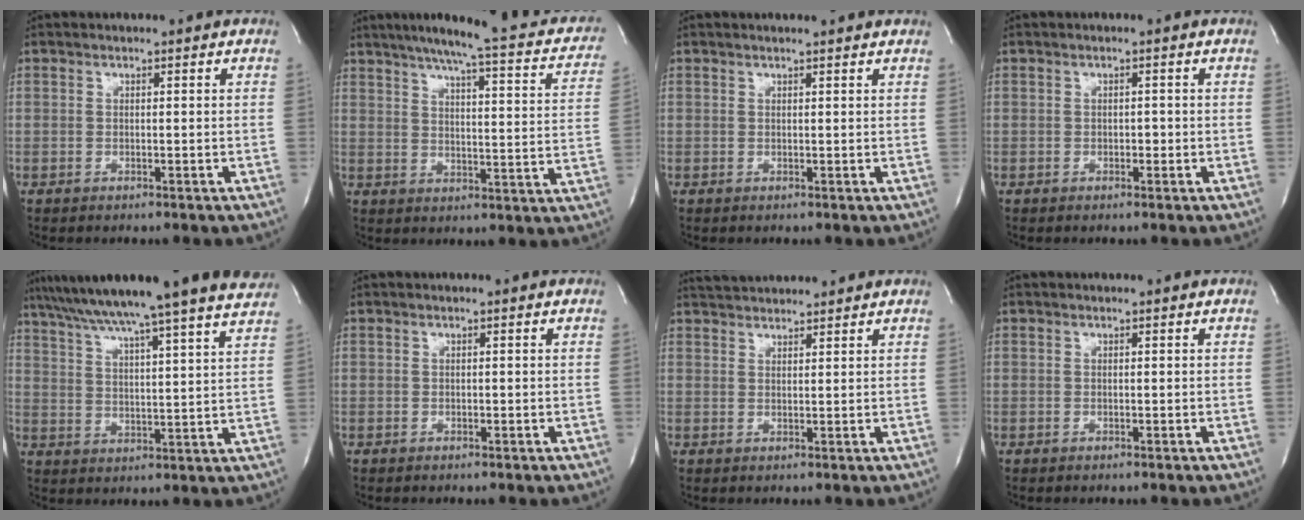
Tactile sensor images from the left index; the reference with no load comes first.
{"total": 22.5, "force": [18.5, 3.5, 12.2], "torque": [-0.168, 0.000, 0.219]}
{"total": 2.5, "force": [2.4, -0.1, 0.8], "torque": [-0.015, 0.008, 0.026]}
{"total": 0.9, "force": [-0.3, 0.6, 0.5], "torque": [-0.005, 0.003, -0.007]}
{"total": 24.9, "force": [21.7, -1.0, 12.3], "torque": [-0.212, -0.012, 0.296]}
{"total": 0.0}
{"total": 5.5, "force": [5.4, 0.6, 1.2], "torque": [-0.026, 0.035, 0.088]}
{"total": 0.0}